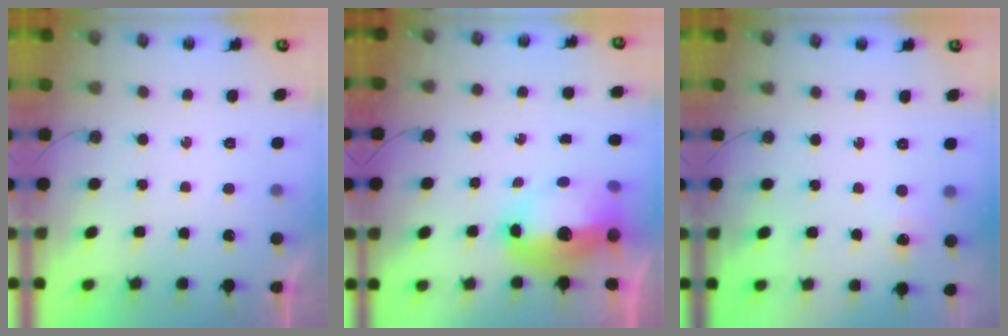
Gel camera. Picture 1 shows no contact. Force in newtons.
{"total": 13.7, "press": 13.6, "slide": 1.6}
{"total": 3.7, "press": 3.7, "slide": 0.6}